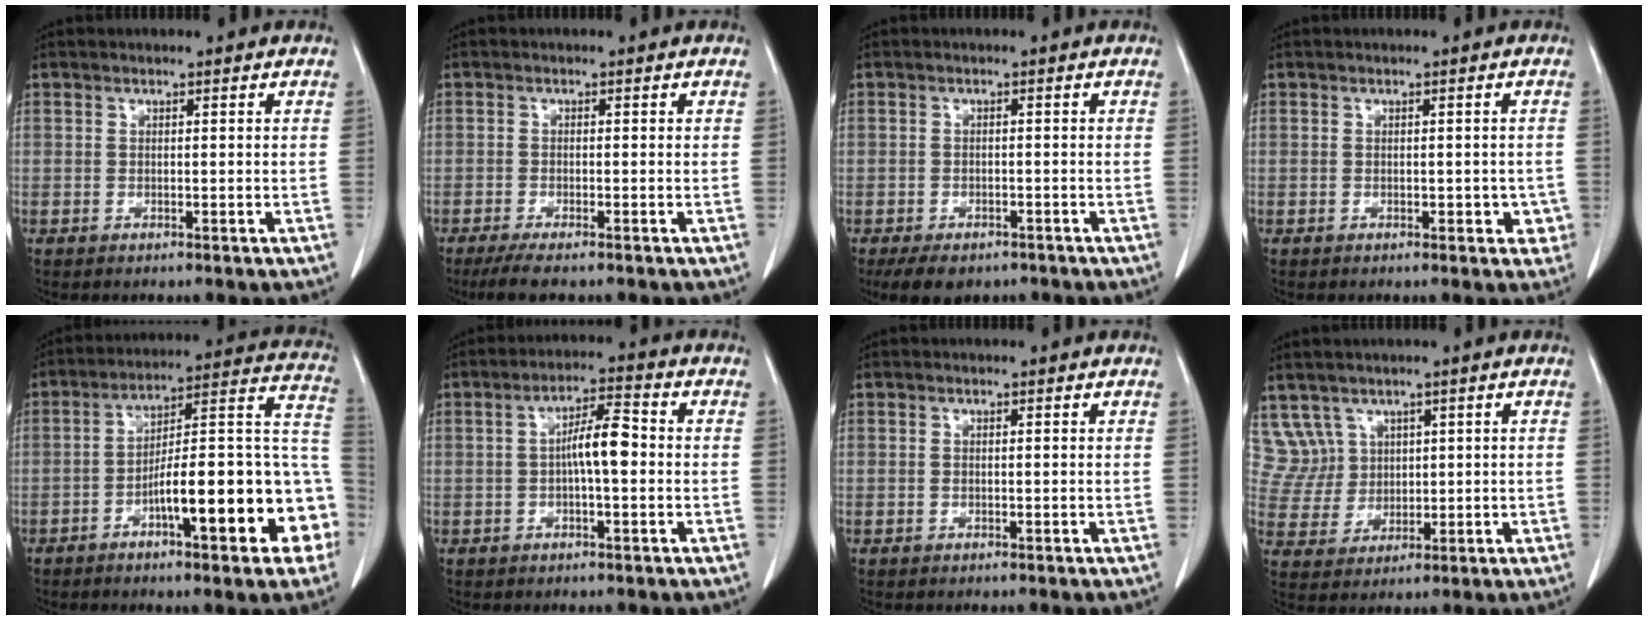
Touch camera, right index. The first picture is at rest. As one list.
[{"total": 4.4, "force": [-3.4, 0.5, 2.8], "torque": [-0.049, -0.011, -0.055]}, {"total": 7.3, "force": [-5.4, 3.9, 3.0], "torque": [-0.038, -0.002, -0.075]}, {"total": 2.9, "force": [-0.8, 1.9, 2.0], "torque": [-0.009, 0.012, -0.004]}, {"total": 19.8, "force": [-6.9, 3.8, 18.2], "torque": [-0.195, 0.040, -0.090]}, {"total": 5.9, "force": [-0.3, 1.2, 5.8], "torque": [-0.103, 0.016, -0.010]}, {"total": 0.0}, {"total": 6.2, "force": [3.4, 5.2, -0.4], "torque": [0.009, 0.019, 0.080]}]